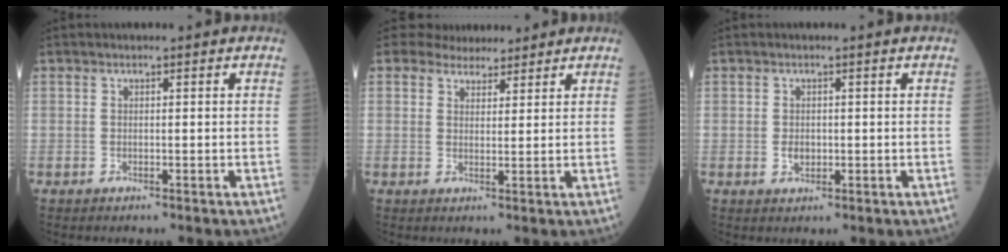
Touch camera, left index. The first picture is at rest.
{"total": 4.7, "force": [4.2, 2.0, 0.7], "torque": [-0.007, 0.011, 0.064]}
{"total": 1.6, "force": [-0.2, 1.2, 1.0], "torque": [-0.021, 0.000, 0.002]}